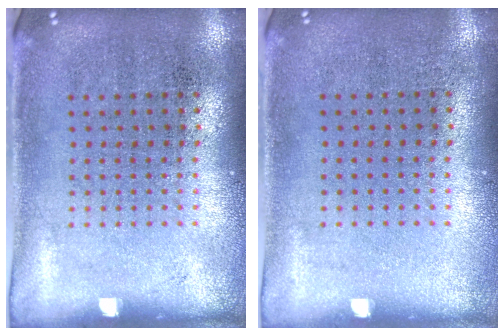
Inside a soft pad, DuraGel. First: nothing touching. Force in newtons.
{"total": 0.0}